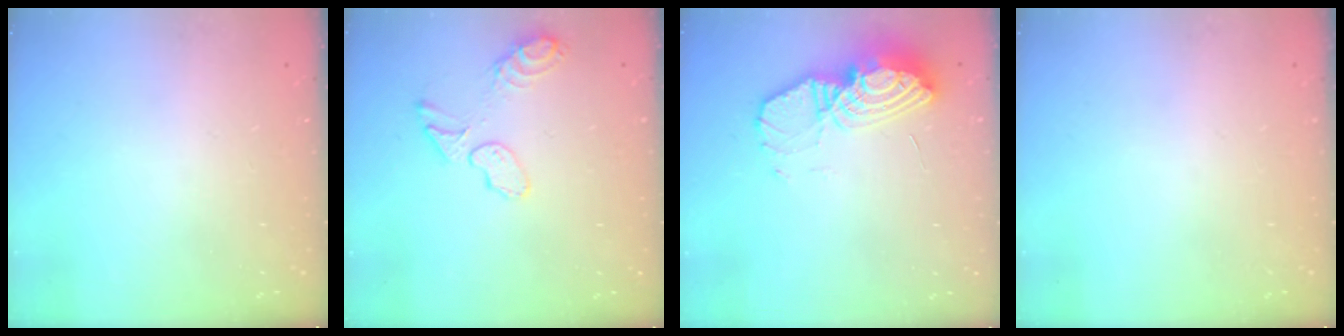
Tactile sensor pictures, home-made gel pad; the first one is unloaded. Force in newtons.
{"total": 9.2, "press": 9.1, "slide": 1.4}
{"total": 13.9, "press": 13.9, "slide": 1.3}
{"total": 0.0}